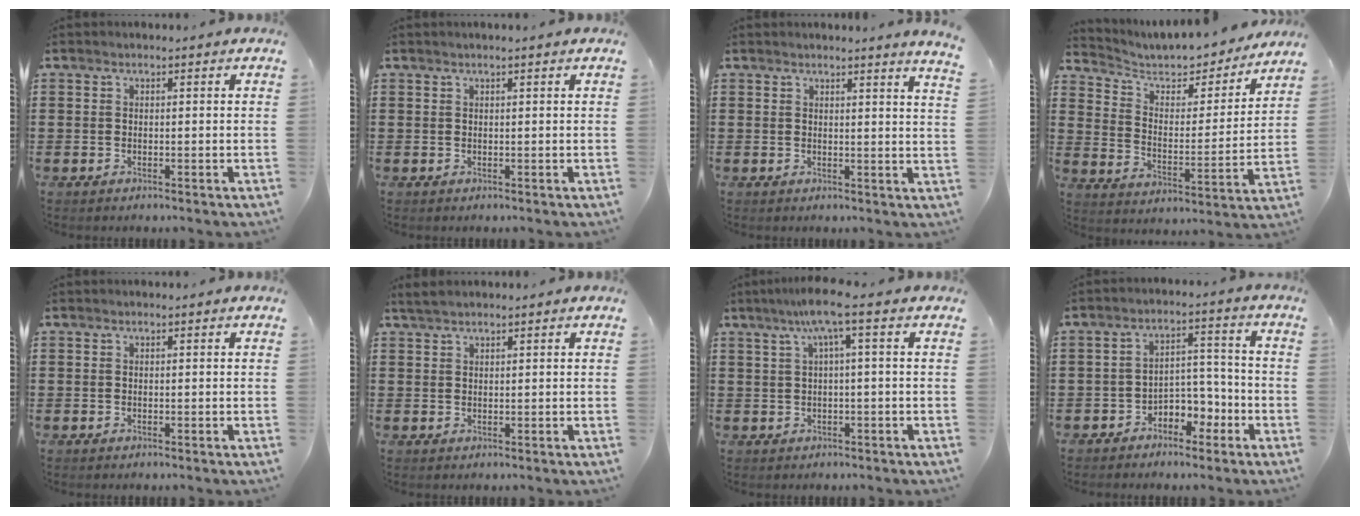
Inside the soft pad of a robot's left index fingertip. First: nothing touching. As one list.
[{"total": 0.6, "force": [0.3, -0.1, 0.4], "torque": [-0.007, -0.001, 0.007]}, {"total": 2.1, "force": [1.9, -0.8, 0.5], "torque": [-0.015, -0.009, 0.035]}, {"total": 5.7, "force": [5.1, 2.0, 1.7], "torque": [-0.052, -0.035, 0.082]}, {"total": 0.0}, {"total": 1.6, "force": [1.4, 0.3, 0.7], "torque": [-0.017, 0.002, 0.026]}, {"total": 5.4, "force": [1.8, -0.3, 5.1], "torque": [-0.102, 0.004, 0.028]}, {"total": 4.6, "force": [-3.4, 2.7, 1.7], "torque": [-0.033, 0.015, -0.066]}]